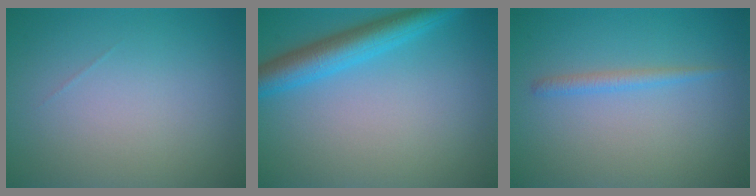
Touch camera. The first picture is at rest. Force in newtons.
{"total": 4.7, "press": 4.7, "slide": 0.4}
{"total": 1.3, "press": 1.3, "slide": 0.0}